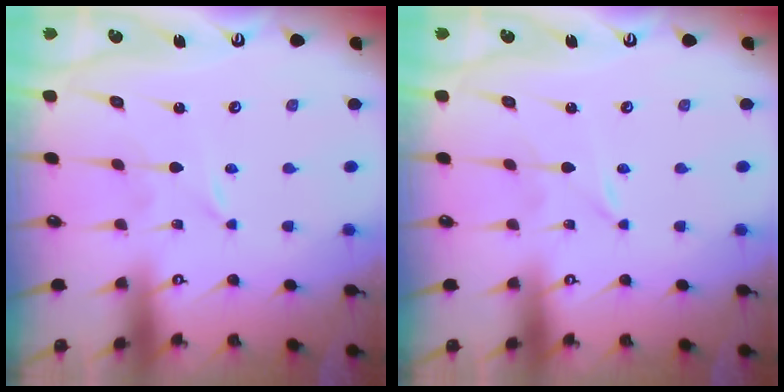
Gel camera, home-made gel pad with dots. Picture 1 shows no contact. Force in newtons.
{"total": 0.0}